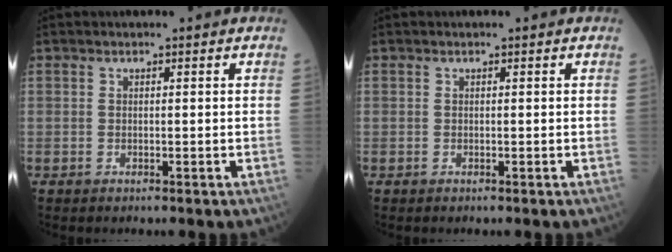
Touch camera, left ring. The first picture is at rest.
{"total": 0.0}